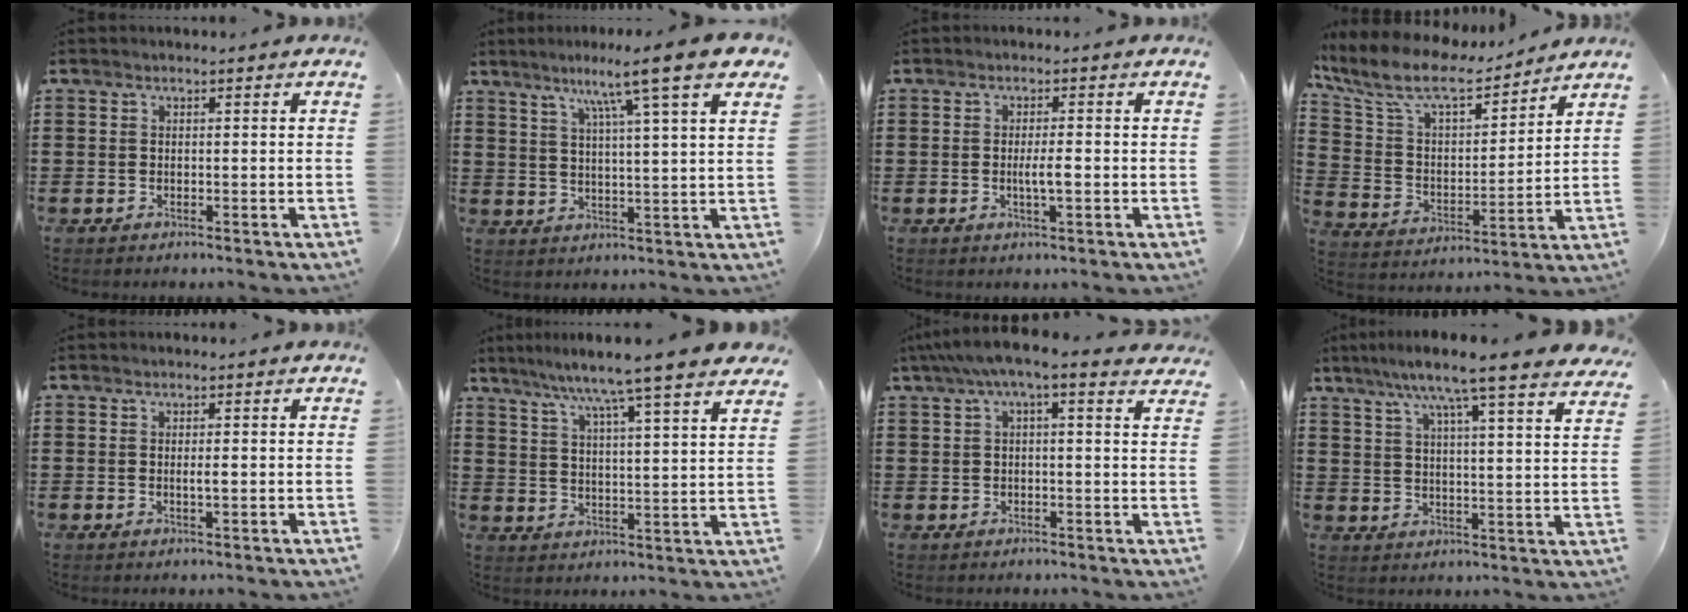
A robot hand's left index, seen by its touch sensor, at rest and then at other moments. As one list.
[{"total": 9.8, "force": [6.6, -0.3, 7.3], "torque": [-0.145, -0.022, 0.100]}, {"total": 2.9, "force": [-0.4, 0.5, 2.8], "torque": [-0.058, -0.004, -0.011]}, {"total": 10.0, "force": [8.3, 2.9, 4.8], "torque": [-0.131, -0.045, 0.143]}, {"total": 1.1, "force": [0.0, 0.1, 1.1], "torque": [-0.021, -0.003, 0.000]}, {"total": 7.2, "force": [6.1, -1.6, 3.4], "torque": [-0.091, -0.041, 0.097]}, {"total": 4.4, "force": [2.7, 0.7, 3.4], "torque": [-0.073, 0.000, 0.044]}, {"total": 8.7, "force": [7.1, -0.4, 5.0], "torque": [-0.115, -0.033, 0.114]}]